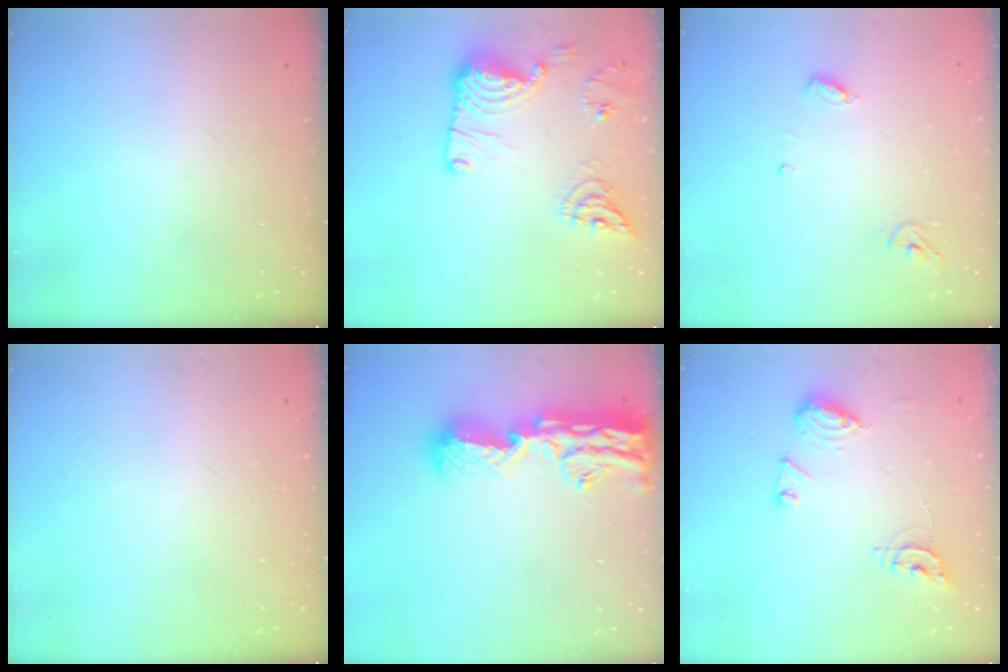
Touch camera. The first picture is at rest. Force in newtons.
{"total": 19.0, "press": 18.6, "slide": 4.0}
{"total": 5.0, "press": 5.0, "slide": 0.4}
{"total": 0.0}
{"total": 18.1, "press": 17.4, "slide": 5.2}
{"total": 12.1, "press": 12.0, "slide": 1.2}